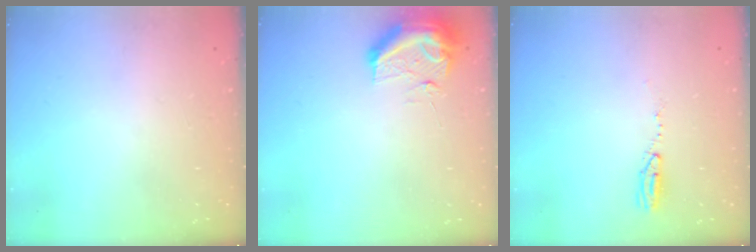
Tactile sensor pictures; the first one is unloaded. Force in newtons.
{"total": 19.2, "press": 13.9, "slide": 13.3}
{"total": 3.9, "press": 3.2, "slide": 2.2}